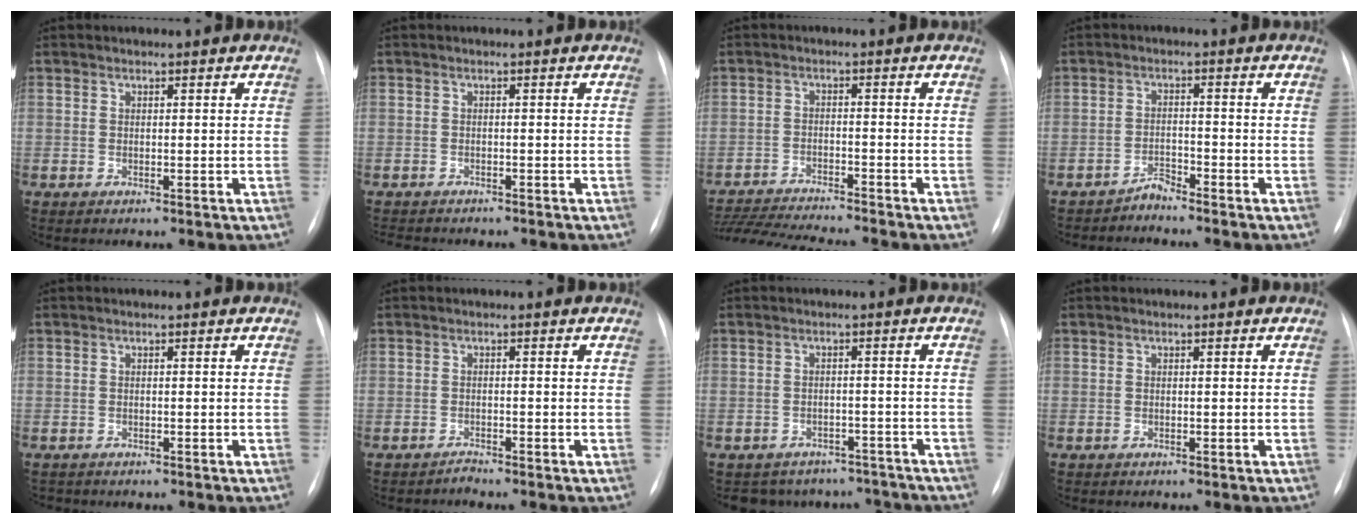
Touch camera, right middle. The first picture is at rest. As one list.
[{"total": 4.9, "force": [-4.4, 1.4, 1.8], "torque": [-0.029, -0.006, -0.058]}, {"total": 13.4, "force": [-12.4, -0.2, 5.0], "torque": [-0.084, -0.014, -0.194]}, {"total": 2.1, "force": [-2.1, -0.1, -0.1], "torque": [0.004, -0.009, -0.036]}, {"total": 1.0, "force": [-0.9, 0.4, 0.1], "torque": [-0.006, -0.003, -0.012]}, {"total": 1.0, "force": [-0.9, -0.2, -0.2], "torque": [0.003, -0.007, -0.014]}, {"total": 9.1, "force": [-8.1, 4.2, 0.1], "torque": [0.007, 0.020, -0.089]}, {"total": 0.0}]